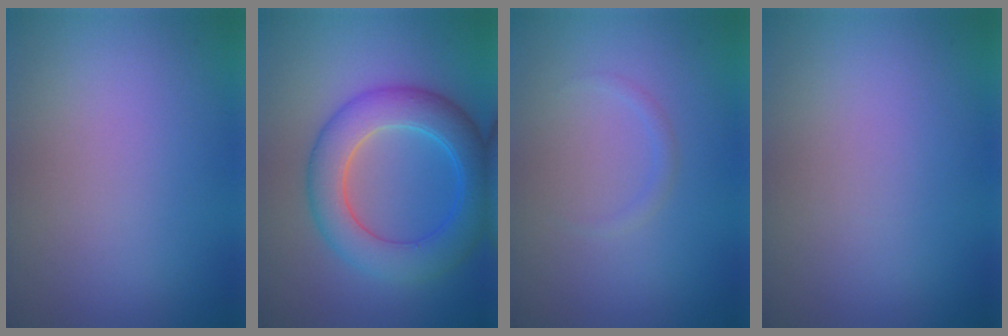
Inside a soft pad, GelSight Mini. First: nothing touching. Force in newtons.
{"total": 6.6, "press": 6.6, "slide": 0.3}
{"total": 0.7, "press": 0.7, "slide": 0.1}
{"total": 0.0}